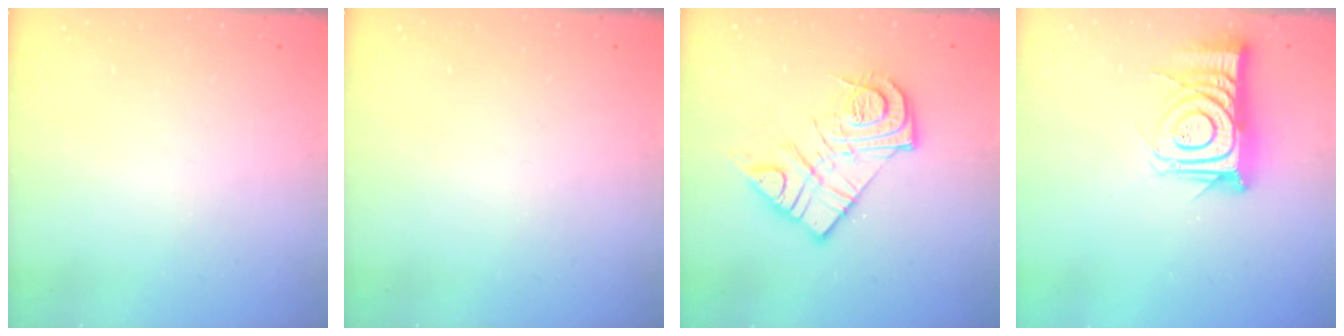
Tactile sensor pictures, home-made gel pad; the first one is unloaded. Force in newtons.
{"total": 0.0}
{"total": 15.4, "press": 15.4, "slide": 1.3}
{"total": 14.6, "press": 14.6, "slide": 1.0}